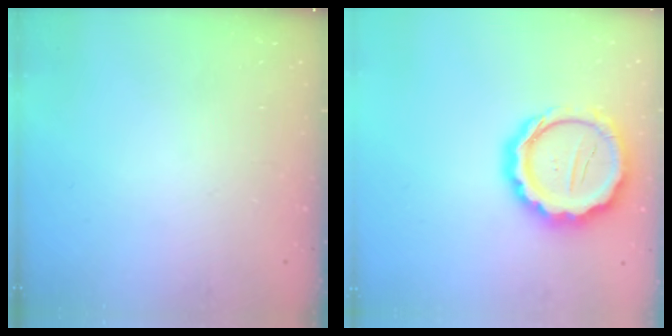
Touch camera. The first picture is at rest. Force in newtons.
{"total": 17.9, "press": 17.5, "slide": 3.7}